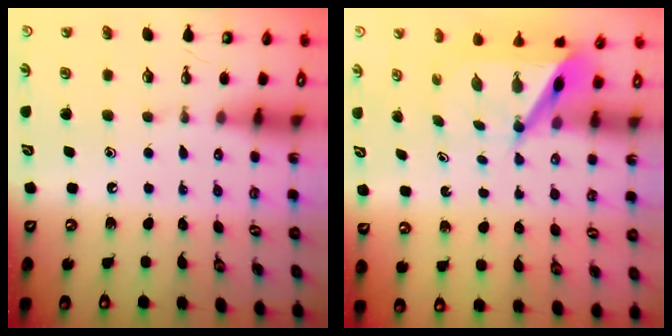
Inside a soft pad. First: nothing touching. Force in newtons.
{"total": 6.3, "press": 6.3, "slide": 0.6}